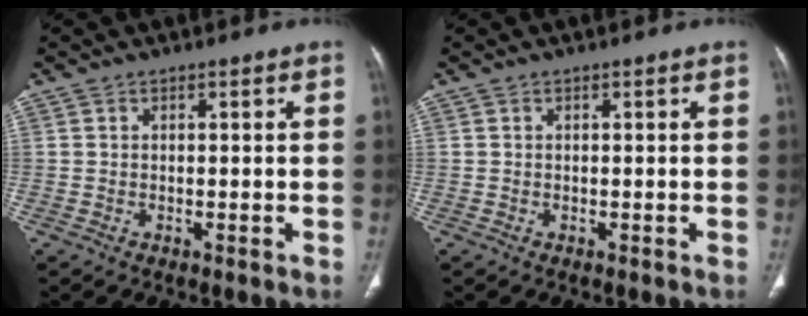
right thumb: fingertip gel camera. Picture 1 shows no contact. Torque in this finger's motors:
{"motor_torque": [0.00, 0.00, 0.00, 0.00, 0.00]}